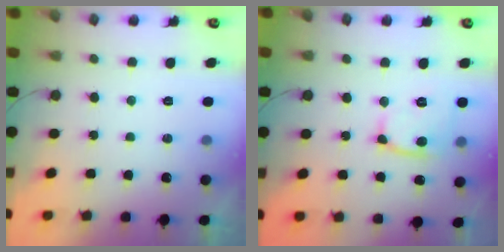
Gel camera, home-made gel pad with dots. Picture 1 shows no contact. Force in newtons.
{"total": 11.6, "press": 11.5, "slide": 1.3}